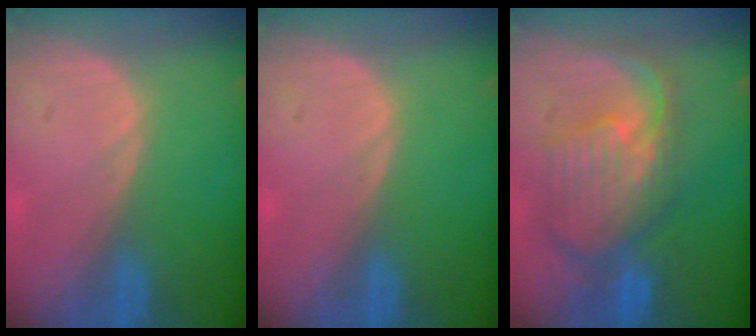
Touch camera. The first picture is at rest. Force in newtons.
{"total": 0.0}
{"total": 10.5, "press": 9.5, "slide": 4.7}